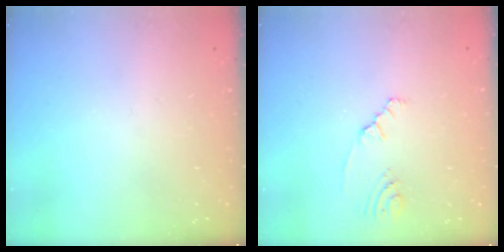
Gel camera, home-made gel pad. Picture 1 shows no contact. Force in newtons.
{"total": 2.1, "press": 1.9, "slide": 0.9}